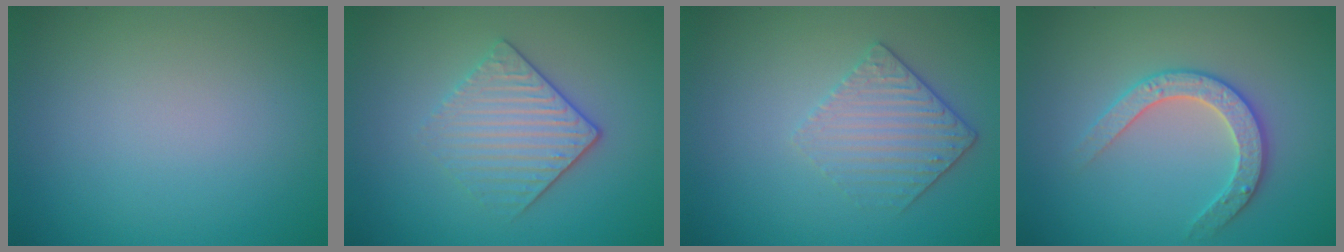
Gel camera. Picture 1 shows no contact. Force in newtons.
{"total": 3.7, "press": 3.3, "slide": 1.7}
{"total": 3.3, "press": 2.8, "slide": 1.8}
{"total": 2.8, "press": 2.8, "slide": 0.3}